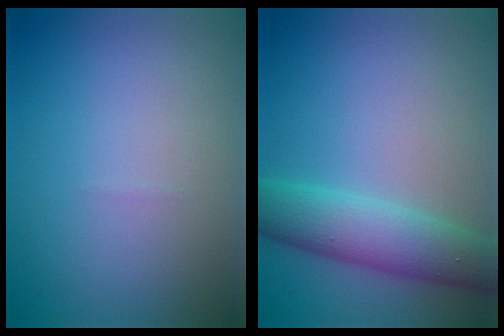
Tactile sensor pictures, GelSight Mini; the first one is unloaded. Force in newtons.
{"total": 5.6, "press": 5.6, "slide": 0.1}